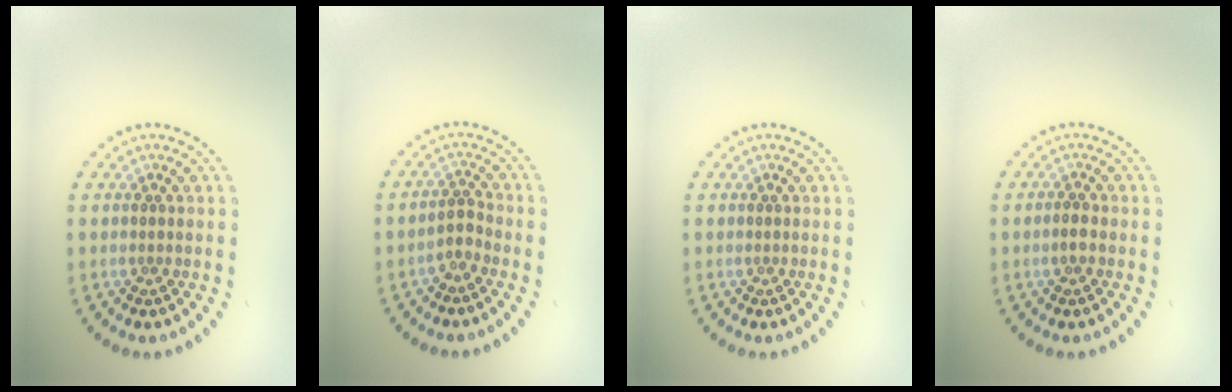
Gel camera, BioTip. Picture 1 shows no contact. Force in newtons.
{"total": 1.5, "press": 1.1, "slide": 1.1}
{"total": 0.0}
{"total": 1.1, "press": 1.0, "slide": 0.4}